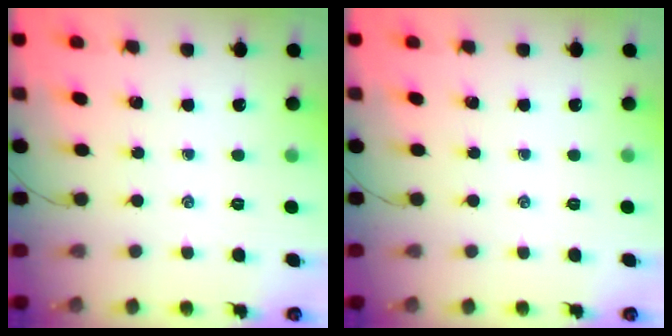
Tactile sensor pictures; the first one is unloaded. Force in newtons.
{"total": 0.0}